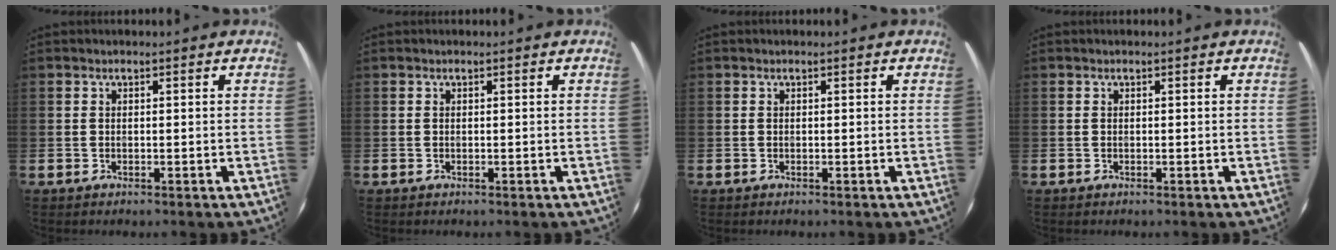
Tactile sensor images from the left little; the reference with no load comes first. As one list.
[{"total": 0.0}, {"total": 0.0}, {"total": 0.0}]